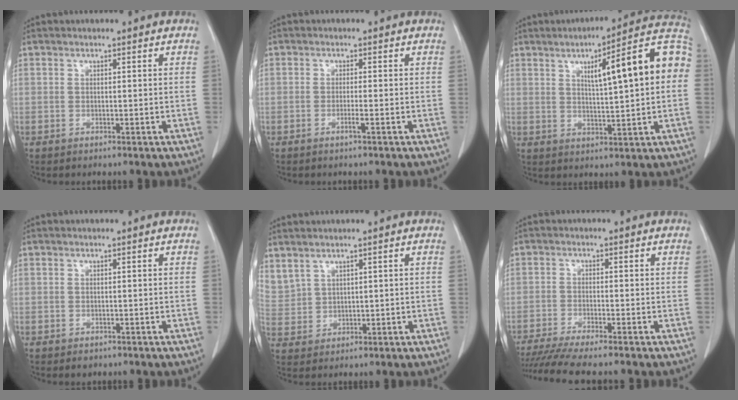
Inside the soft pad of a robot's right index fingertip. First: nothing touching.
{"total": 1.3, "force": [-0.6, -0.2, 1.1], "torque": [-0.022, -0.001, -0.012]}
{"total": 15.0, "force": [3.0, 1.7, 14.6], "torque": [-0.201, 0.034, 0.038]}
{"total": 0.9, "force": [-0.5, 0.7, 0.3], "torque": [-0.002, 0.002, -0.004]}
{"total": 7.1, "force": [4.5, 4.7, 2.9], "torque": [-0.087, 0.010, 0.116]}
{"total": 8.0, "force": [-6.8, -0.7, 4.1], "torque": [-0.059, -0.019, -0.113]}